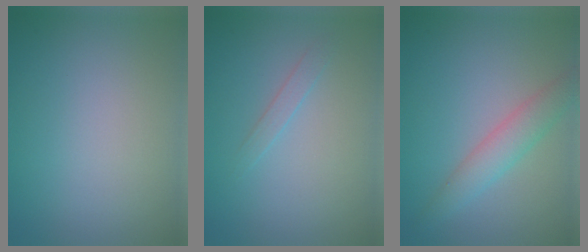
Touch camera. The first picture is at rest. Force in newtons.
{"total": 1.0, "press": 1.0, "slide": 0.0}
{"total": 3.0, "press": 3.0, "slide": 0.1}